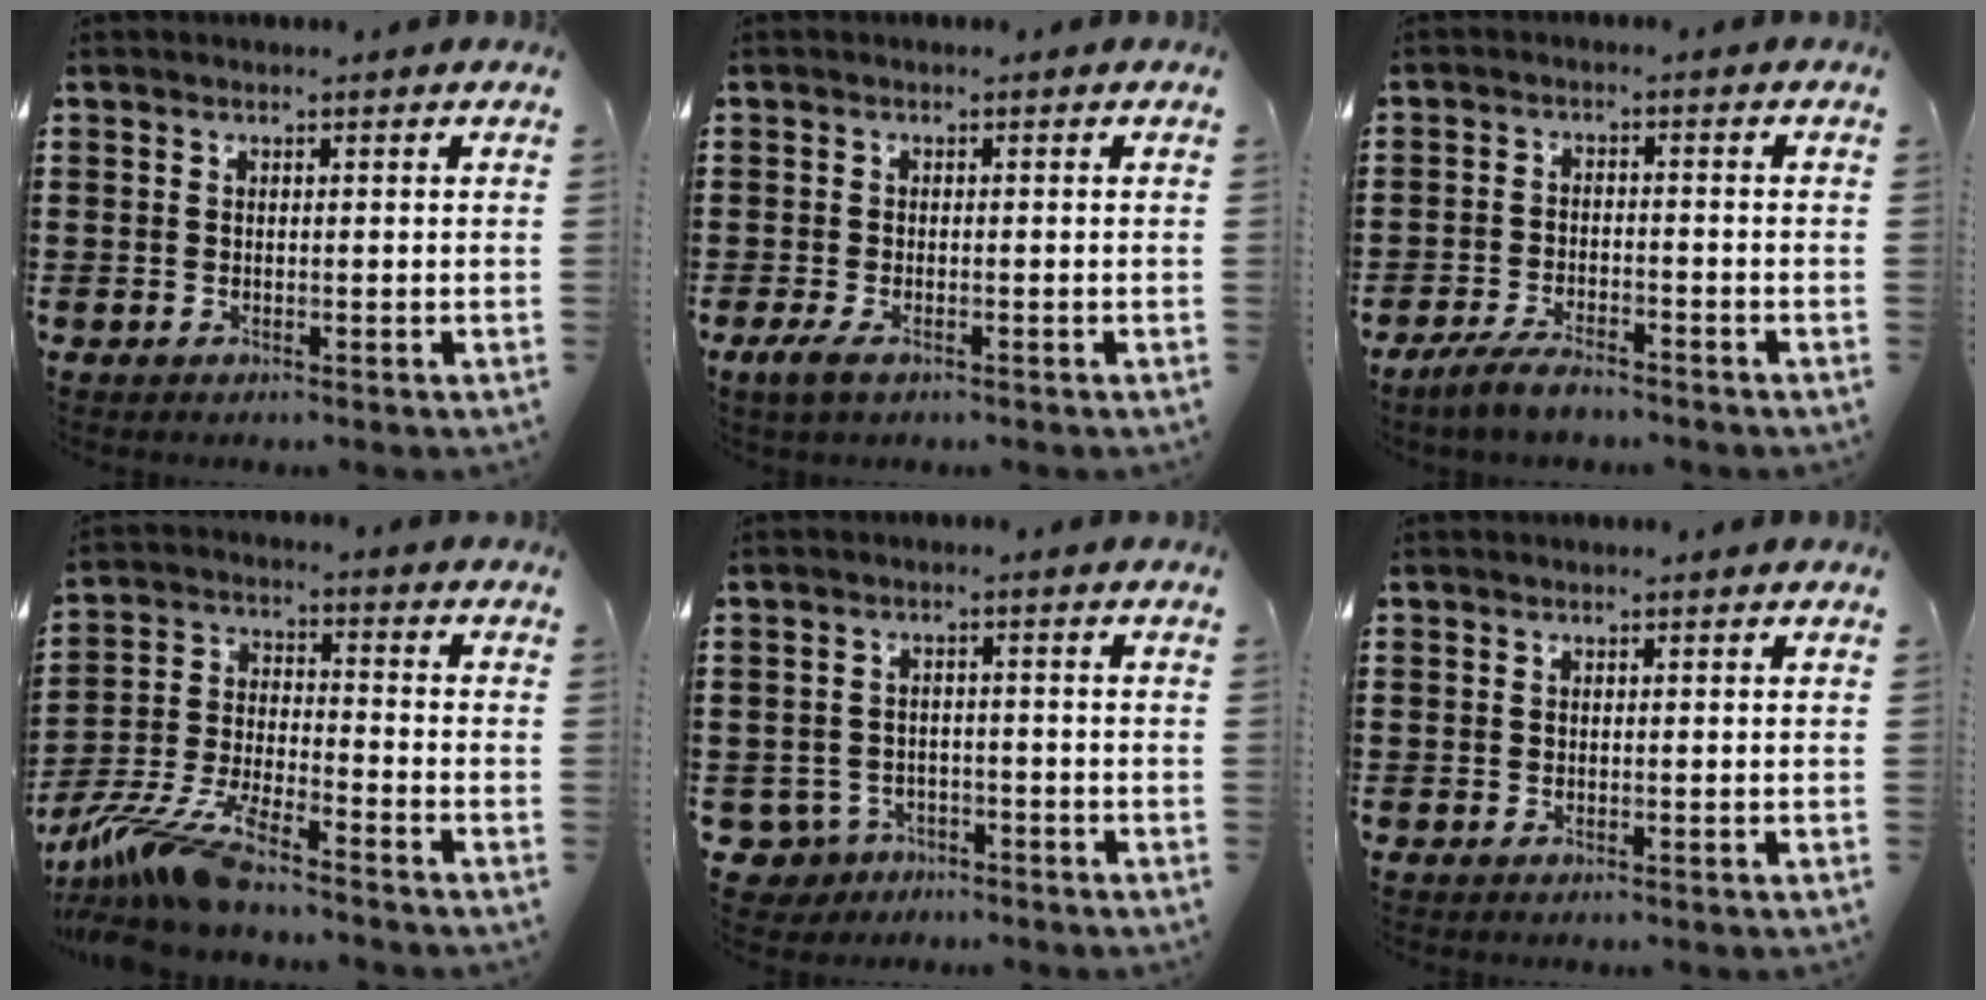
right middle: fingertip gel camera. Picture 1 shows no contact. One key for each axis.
{"total": 2.1, "fx": -1.1, "fy": 0.9, "fz": 1.5, "tx": -0.036, "ty": -0.001, "tz": -0.024}
{"total": 4.3, "fx": -3.7, "fy": 0.9, "fz": 1.8, "tx": -0.045, "ty": 0.000, "tz": -0.076}
{"total": 10.2, "fx": -8.9, "fy": 0.6, "fz": 5.0, "tx": -0.121, "ty": -0.003, "tz": -0.182}
{"total": 3.3, "fx": -2.8, "fy": 1.8, "fz": 0.5, "tx": -0.039, "ty": -0.003, "tz": -0.067}
{"total": 0.0}